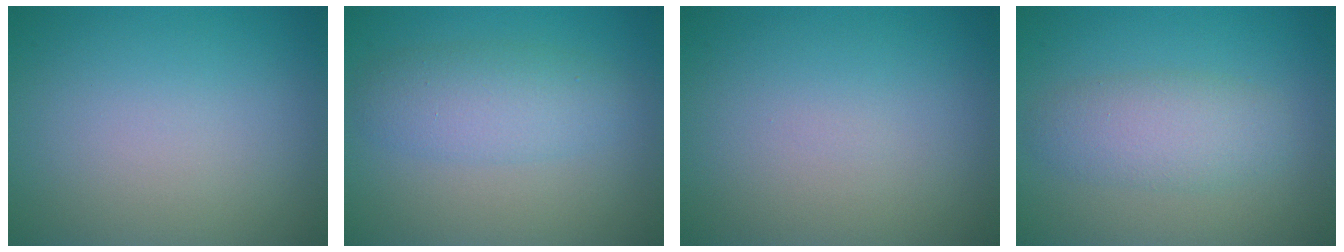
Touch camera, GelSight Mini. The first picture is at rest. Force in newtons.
{"total": 3.7, "press": 3.7, "slide": 0.1}
{"total": 0.0}
{"total": 3.5, "press": 3.5, "slide": 0.2}